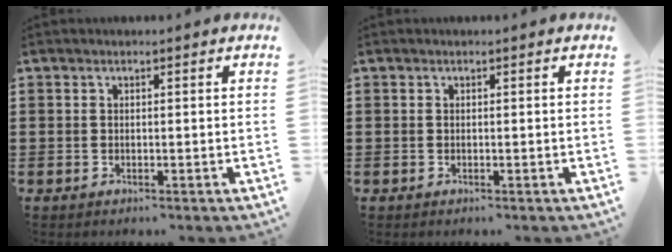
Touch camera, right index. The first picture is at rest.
{"total": 0.0}